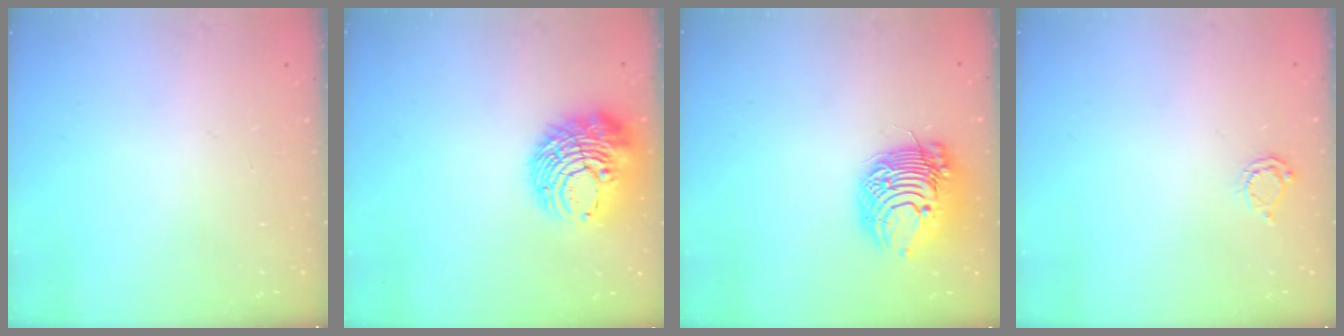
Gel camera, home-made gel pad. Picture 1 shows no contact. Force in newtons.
{"total": 12.9, "press": 12.8, "slide": 1.5}
{"total": 14.8, "press": 14.8, "slide": 0.2}
{"total": 4.0, "press": 4.0, "slide": 0.2}